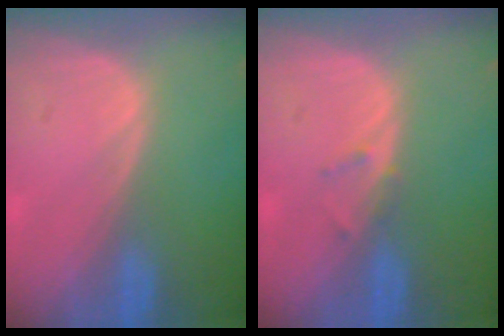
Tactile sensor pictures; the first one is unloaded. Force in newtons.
{"total": 1.3, "press": 1.1, "slide": 0.8}